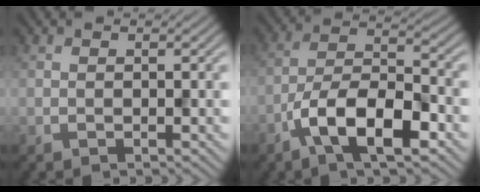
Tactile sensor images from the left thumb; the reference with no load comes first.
{"total": 10.4, "force": [-5.6, 3.8, 7.9], "torque": [-0.137, 0.002, -0.115]}